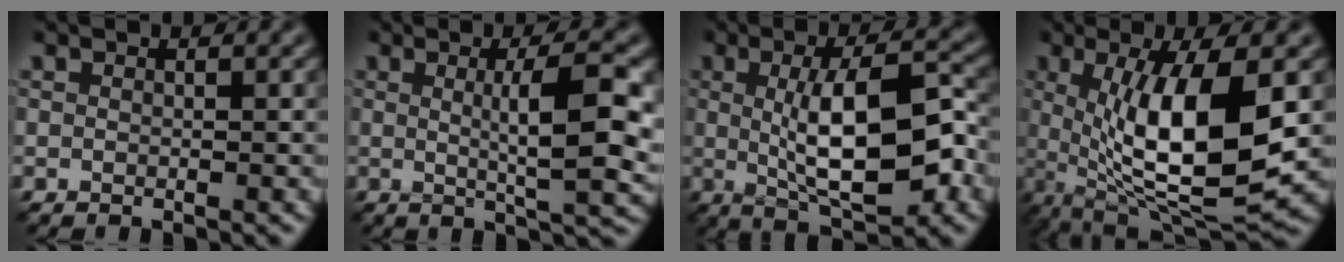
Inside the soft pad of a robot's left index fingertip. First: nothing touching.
{"total": 7.2, "force": [0.6, 1.6, 7.0], "torque": [-0.092, 0.001, 0.010]}
{"total": 9.3, "force": [-0.2, 3.0, 8.9], "torque": [-0.136, -0.003, -0.002]}
{"total": 11.5, "force": [0.3, 3.6, 11.0], "torque": [-0.183, -0.013, 0.011]}